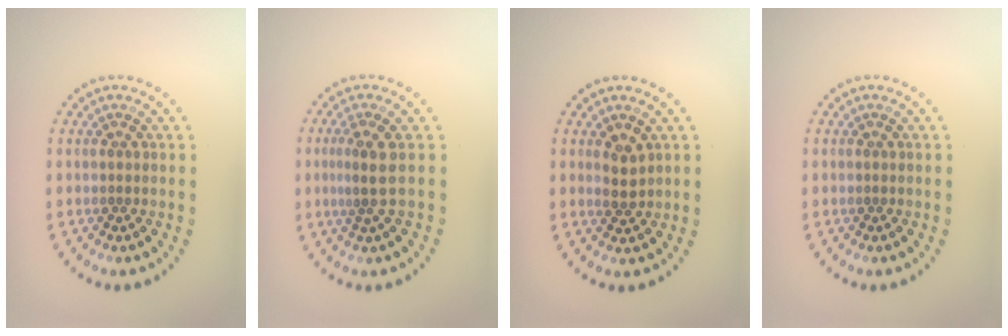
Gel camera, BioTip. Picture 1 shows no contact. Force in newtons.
{"total": 2.1, "press": 1.6, "slide": 1.3}
{"total": 1.9, "press": 1.8, "slide": 0.5}
{"total": 0.0}